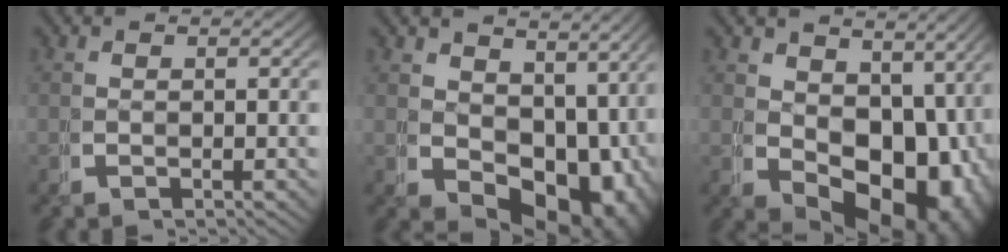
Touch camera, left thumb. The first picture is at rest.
{"total": 9.9, "force": [-0.8, 6.8, 7.2], "torque": [-0.108, -0.046, 0.012]}
{"total": 11.7, "force": [-0.8, 8.1, 8.4], "torque": [-0.126, -0.053, 0.013]}